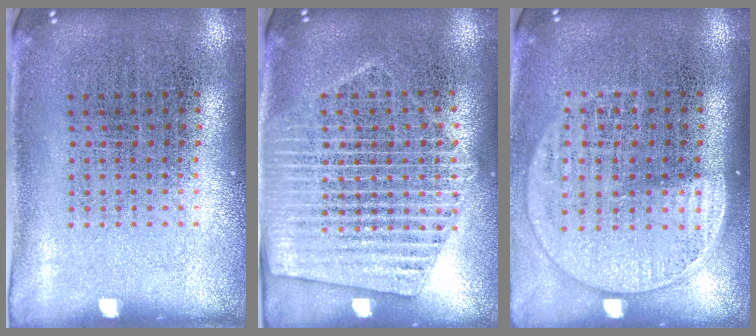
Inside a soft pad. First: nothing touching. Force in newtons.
{"total": 2.0, "press": 1.8, "slide": 0.9}
{"total": 1.5, "press": 1.3, "slide": 0.8}